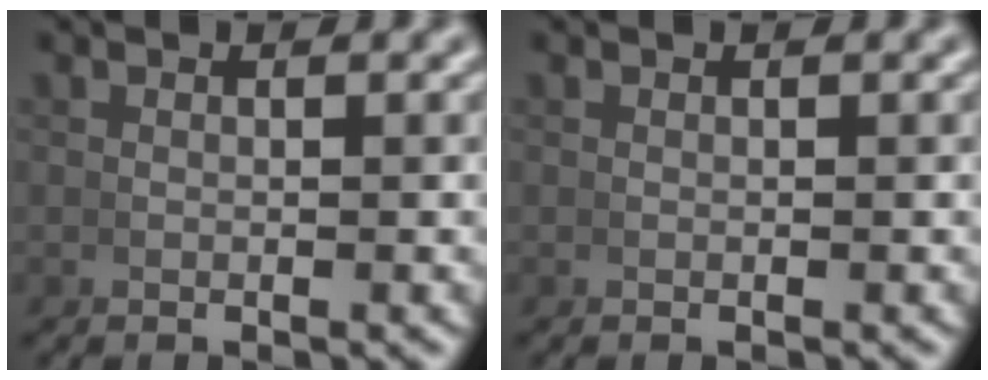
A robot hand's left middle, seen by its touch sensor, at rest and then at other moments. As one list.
[{"total": 0.0}]